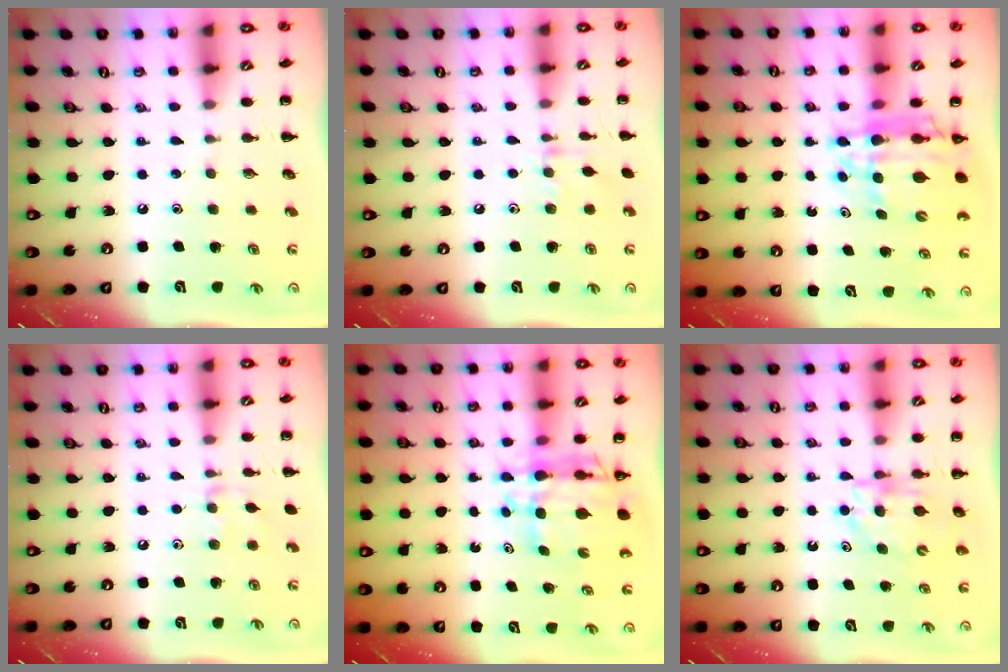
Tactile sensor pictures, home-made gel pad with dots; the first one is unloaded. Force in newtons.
{"total": 6.9, "press": 6.7, "slide": 1.9}
{"total": 11.9, "press": 11.3, "slide": 3.6}
{"total": 4.4, "press": 4.2, "slide": 1.4}
{"total": 9.1, "press": 8.5, "slide": 3.2}
{"total": 5.8, "press": 5.8, "slide": 0.5}